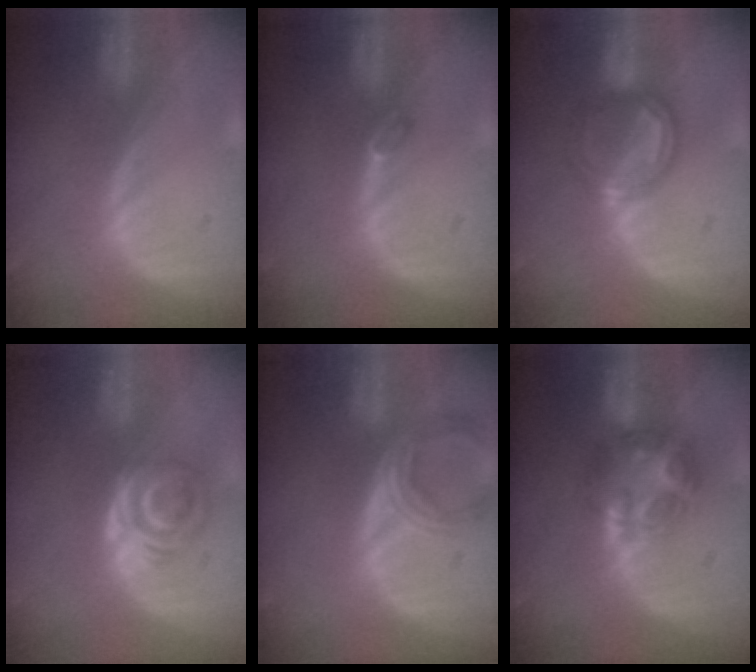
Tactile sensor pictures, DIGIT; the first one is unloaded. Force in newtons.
{"total": 1.2, "press": 1.2, "slide": 0.4}
{"total": 5.4, "press": 5.1, "slide": 1.6}
{"total": 6.4, "press": 5.3, "slide": 3.6}
{"total": 6.0, "press": 5.5, "slide": 2.3}
{"total": 7.6, "press": 6.5, "slide": 3.9}